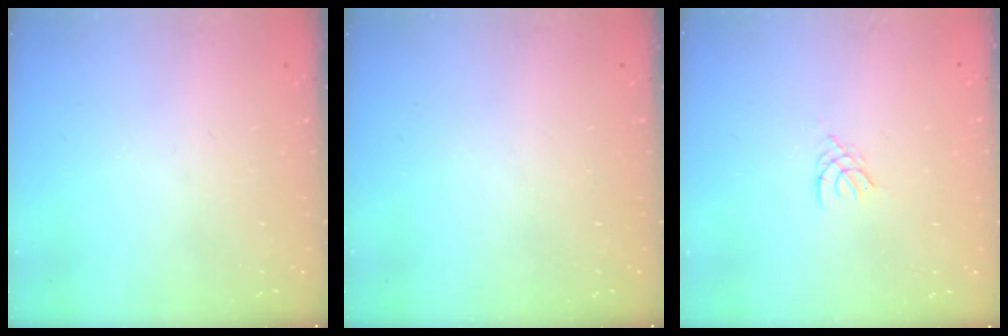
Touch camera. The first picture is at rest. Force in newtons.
{"total": 0.0}
{"total": 2.1, "press": 2.0, "slide": 0.4}